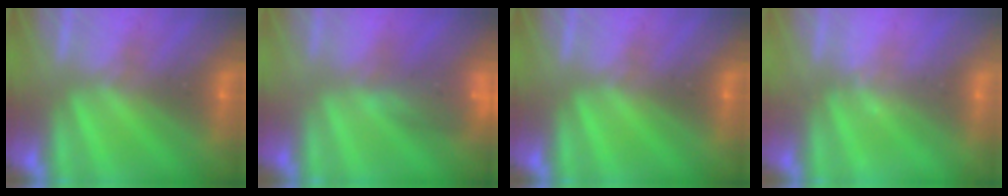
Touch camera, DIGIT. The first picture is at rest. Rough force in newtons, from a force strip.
{"total": 8.8}
{"total": 0.0}
{"total": 2.1}